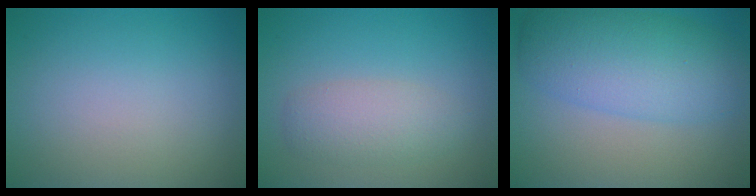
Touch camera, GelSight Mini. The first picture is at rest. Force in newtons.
{"total": 3.0, "press": 3.0, "slide": 0.2}
{"total": 7.2, "press": 7.2, "slide": 0.1}